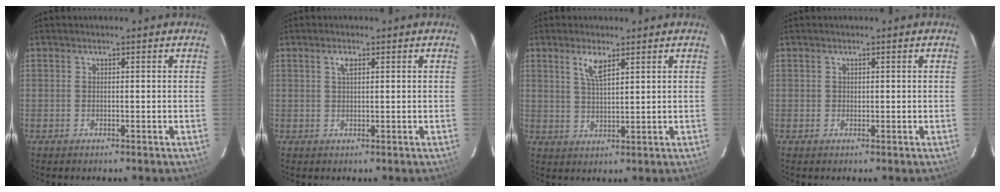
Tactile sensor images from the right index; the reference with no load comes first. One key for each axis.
{"total": 1.6, "fx": 0.8, "fy": 0.6, "fz": 1.3, "tx": -0.025, "ty": 0.004, "tz": 0.013}
{"total": 4.3, "fx": 2.5, "fy": 1.2, "fz": 3.2, "tx": -0.062, "ty": 0.001, "tz": 0.050}
{"total": 0.5, "fx": 0.1, "fy": 0.5, "fz": 0.0, "tx": 0.002, "ty": 0.002, "tz": 0.003}